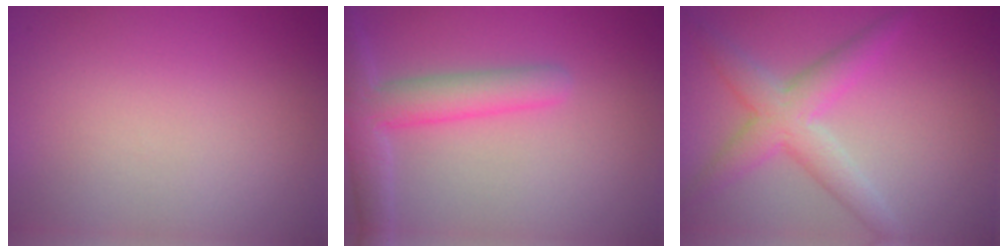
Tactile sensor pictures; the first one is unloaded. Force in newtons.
{"total": 4.7, "press": 4.7, "slide": 0.3}
{"total": 4.2, "press": 4.2, "slide": 0.2}